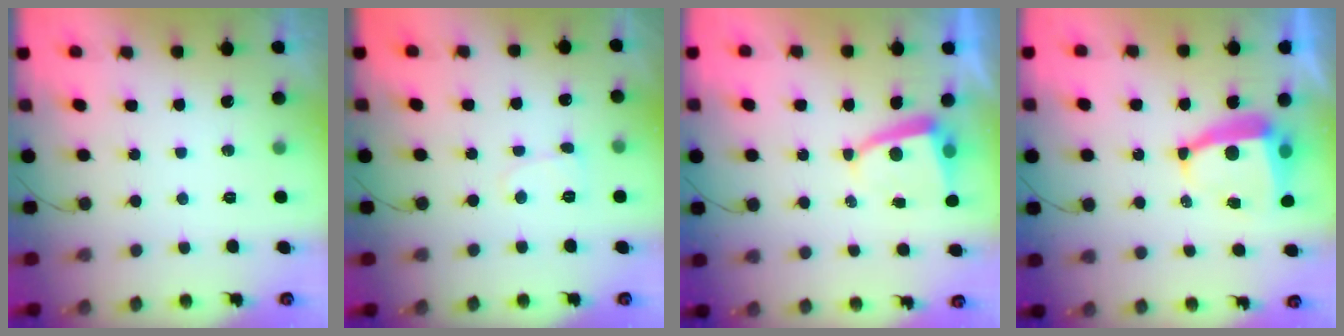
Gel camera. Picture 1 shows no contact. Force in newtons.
{"total": 4.3, "press": 4.3, "slide": 0.5}
{"total": 4.6, "press": 4.6, "slide": 0.5}
{"total": 7.9, "press": 7.8, "slide": 0.5}